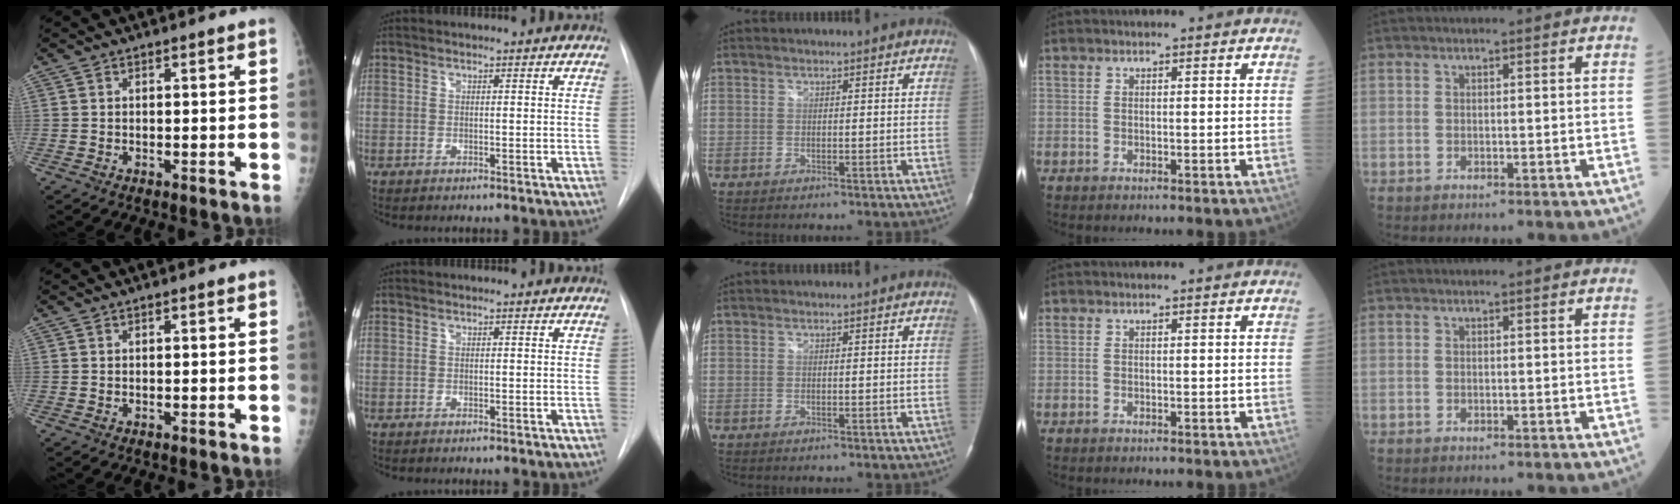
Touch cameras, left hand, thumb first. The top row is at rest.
{}